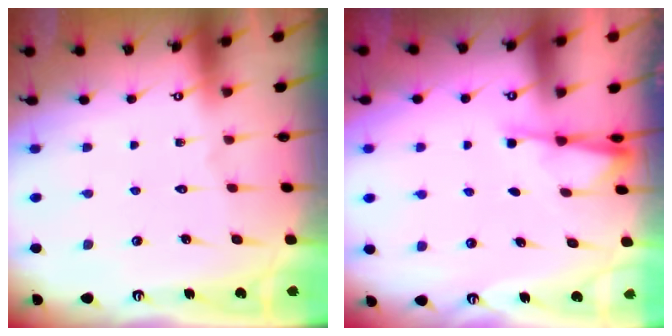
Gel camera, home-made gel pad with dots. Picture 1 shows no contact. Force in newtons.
{"total": 1.9, "press": 1.9, "slide": 0.3}